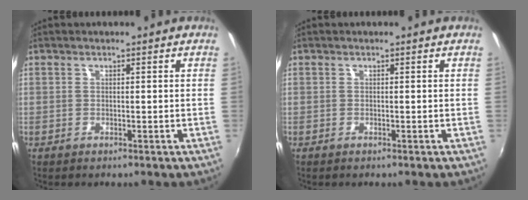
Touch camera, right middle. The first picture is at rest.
{"total": 0.0}